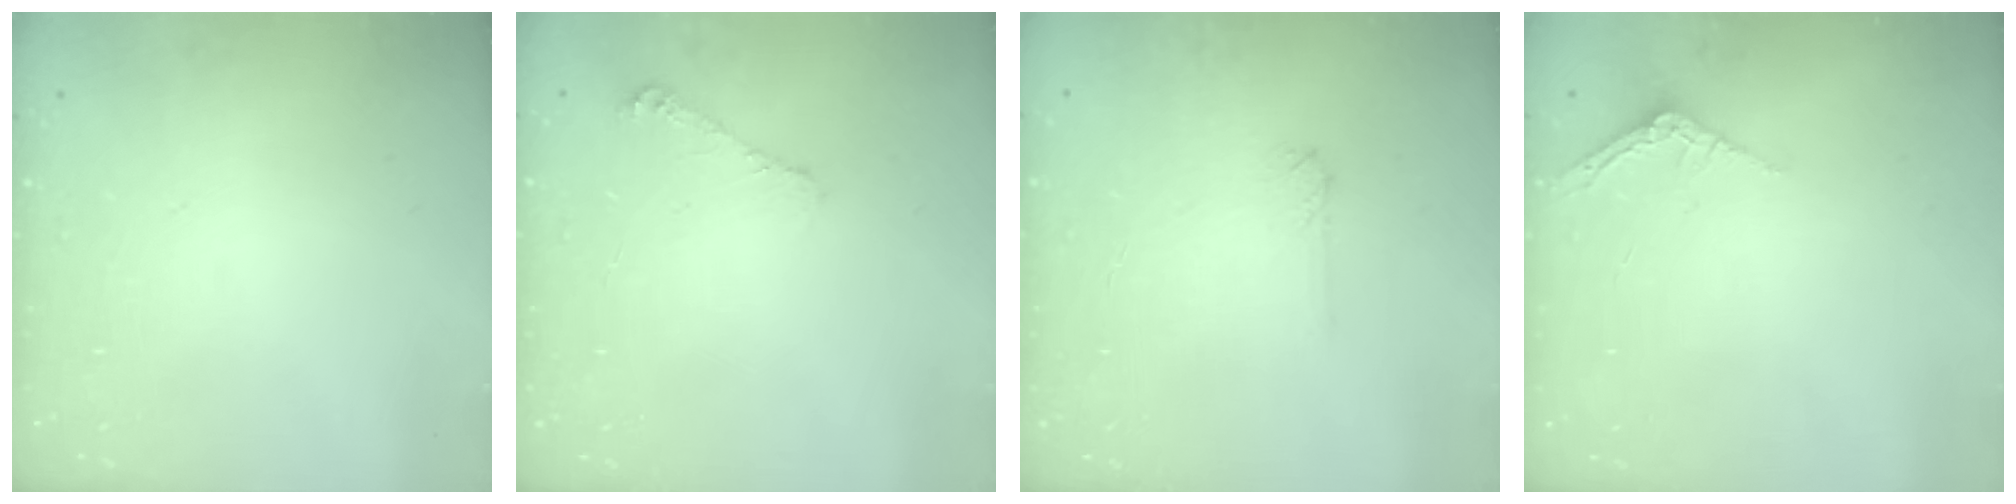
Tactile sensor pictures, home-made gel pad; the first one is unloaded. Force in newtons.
{"total": 5.3, "press": 5.2, "slide": 0.8}
{"total": 2.0, "press": 2.0, "slide": 0.3}
{"total": 2.5, "press": 2.5, "slide": 0.2}